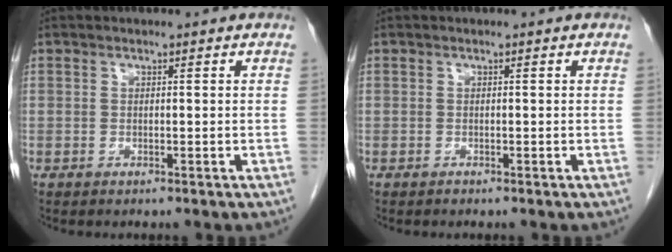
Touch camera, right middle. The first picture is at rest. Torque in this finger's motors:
{"motor_torque": [-0.04, -0.13, -0.01, -0.01]}